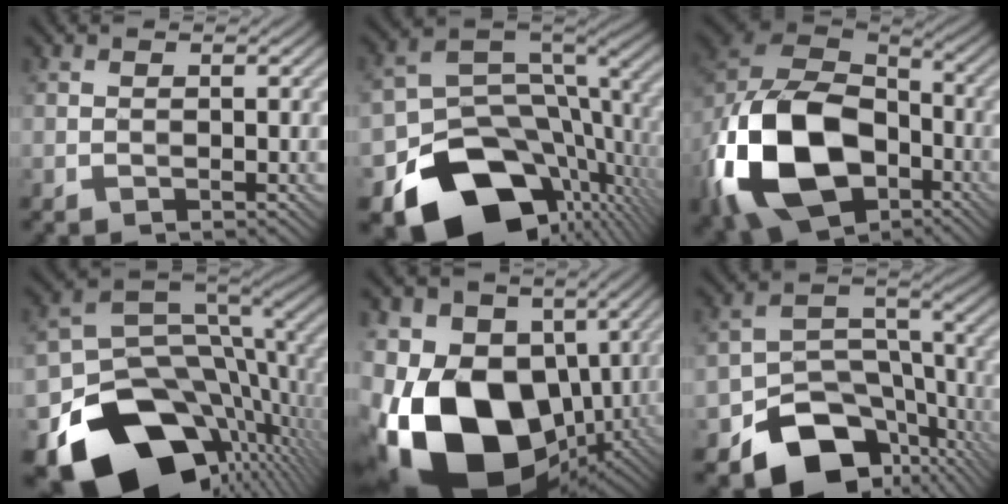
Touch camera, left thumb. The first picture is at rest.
{"total": 16.4, "force": [-7.8, 11.3, 9.1], "torque": [-0.171, -0.039, -0.118]}
{"total": 19.5, "force": [-6.7, 13.4, 12.5], "torque": [-0.301, -0.032, -0.130]}
{"total": 18.0, "force": [-7.6, 12.3, 10.8], "torque": [-0.219, -0.057, -0.101]}
{"total": 20.0, "force": [-4.9, 14.0, 13.5], "torque": [-0.284, -0.018, -0.082]}
{"total": 12.7, "force": [-7.9, 8.2, 5.7], "torque": [-0.094, -0.027, -0.126]}